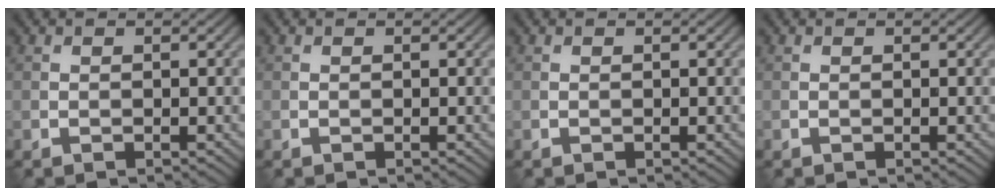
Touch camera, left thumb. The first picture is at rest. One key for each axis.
{"total": 0.0}
{"total": 0.0}
{"total": 0.0}